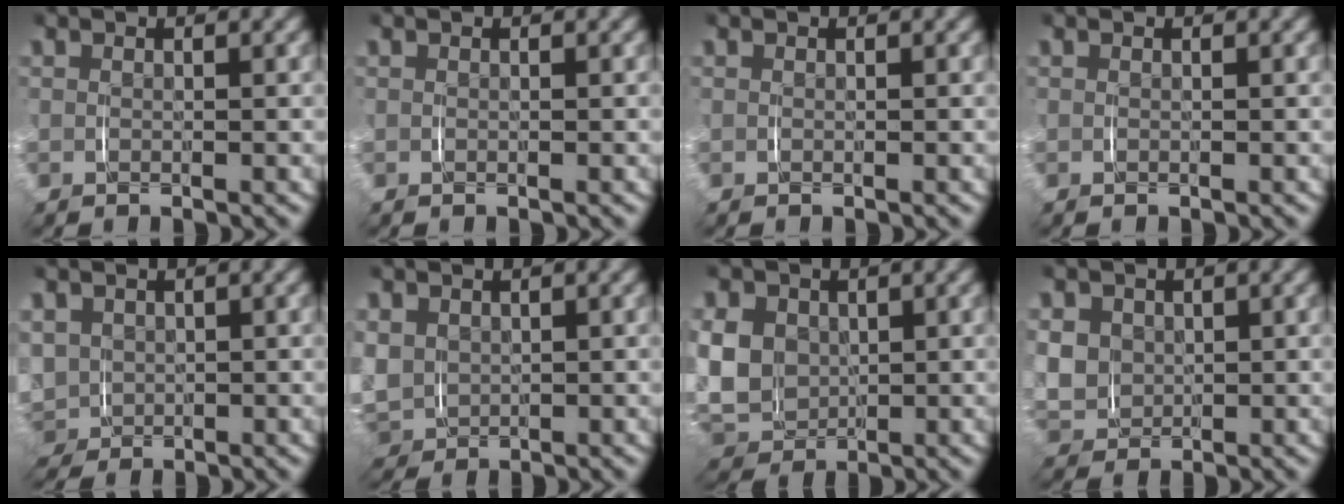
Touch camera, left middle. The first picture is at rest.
{"total": 0.0}
{"total": 0.0}
{"total": 0.0}
{"total": 5.4, "force": [-0.9, 5.0, 1.8], "torque": [-0.078, -0.040, -0.002]}
{"total": 5.6, "force": [-0.5, 5.3, 1.9], "torque": [-0.087, -0.033, 0.002]}
{"total": 6.5, "force": [-0.2, 5.6, 3.3], "torque": [-0.095, -0.029, 0.007]}
{"total": 5.1, "force": [0.1, 4.6, 2.2], "torque": [-0.076, -0.024, 0.011]}